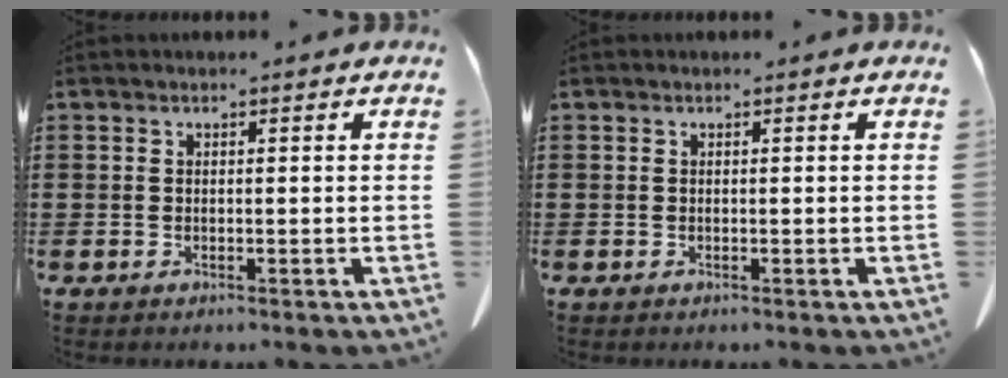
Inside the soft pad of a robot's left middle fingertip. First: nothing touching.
{"total": 0.0}